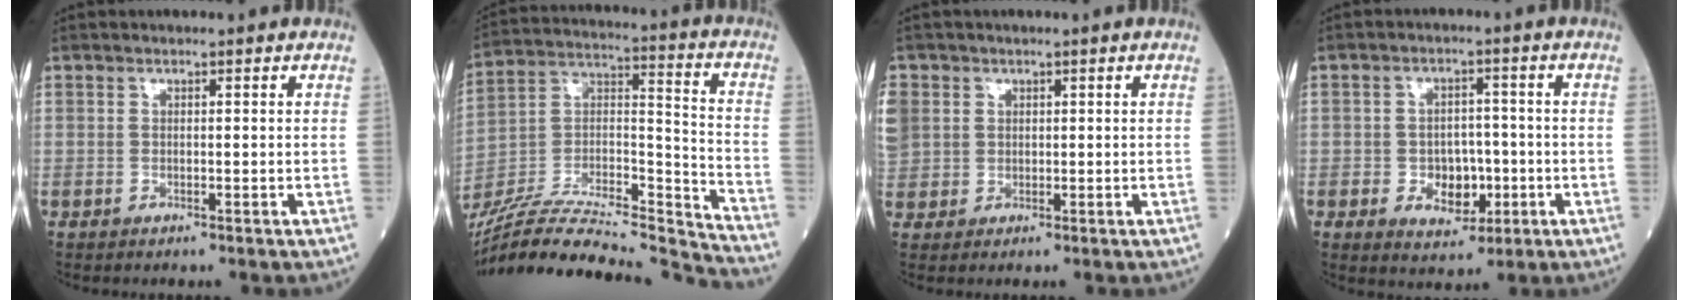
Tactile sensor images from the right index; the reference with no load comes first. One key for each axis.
{"total": 28.9, "fx": -27.1, "fy": 1.8, "fz": 10.0, "tx": -0.171, "ty": 0.003, "tz": -0.431}
{"total": 9.5, "fx": 2.3, "fy": 8.6, "fz": 3.3, "tx": -0.130, "ty": 0.031, "tz": 0.058}
{"total": 6.4, "fx": -1.5, "fy": 4.4, "fz": 4.4, "tx": -0.063, "ty": 0.006, "tz": -0.018}